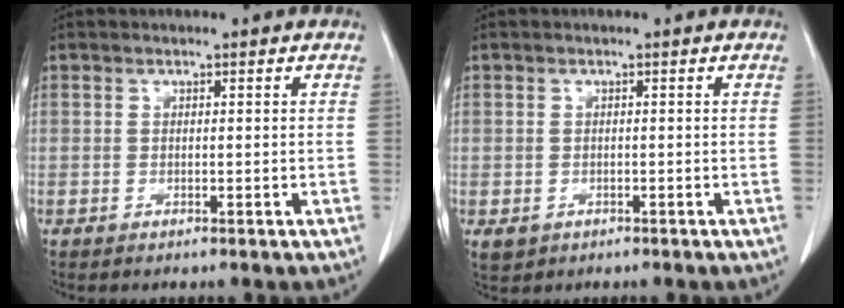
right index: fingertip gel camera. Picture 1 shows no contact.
{"total": 1.9, "force": [-0.6, 1.7, 0.6], "torque": [-0.008, 0.001, 0.002]}